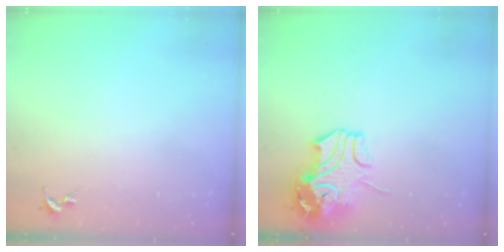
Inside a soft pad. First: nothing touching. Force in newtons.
{"total": 12.0, "press": 11.8, "slide": 2.0}